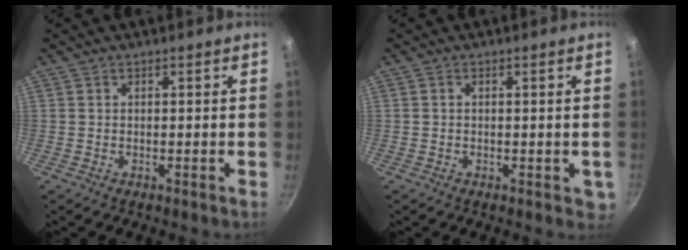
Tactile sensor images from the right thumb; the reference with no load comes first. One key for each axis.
{"total": 2.9, "fx": -0.3, "fy": 1.8, "fz": 2.2, "tx": -0.019, "ty": 0.000, "tz": -0.002}